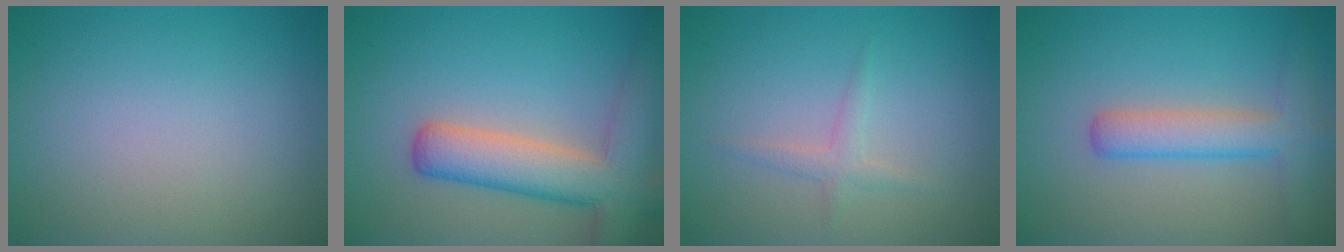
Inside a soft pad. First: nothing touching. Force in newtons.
{"total": 7.5, "press": 7.4, "slide": 0.5}
{"total": 1.3, "press": 1.3, "slide": 0.0}
{"total": 4.2, "press": 4.2, "slide": 0.1}